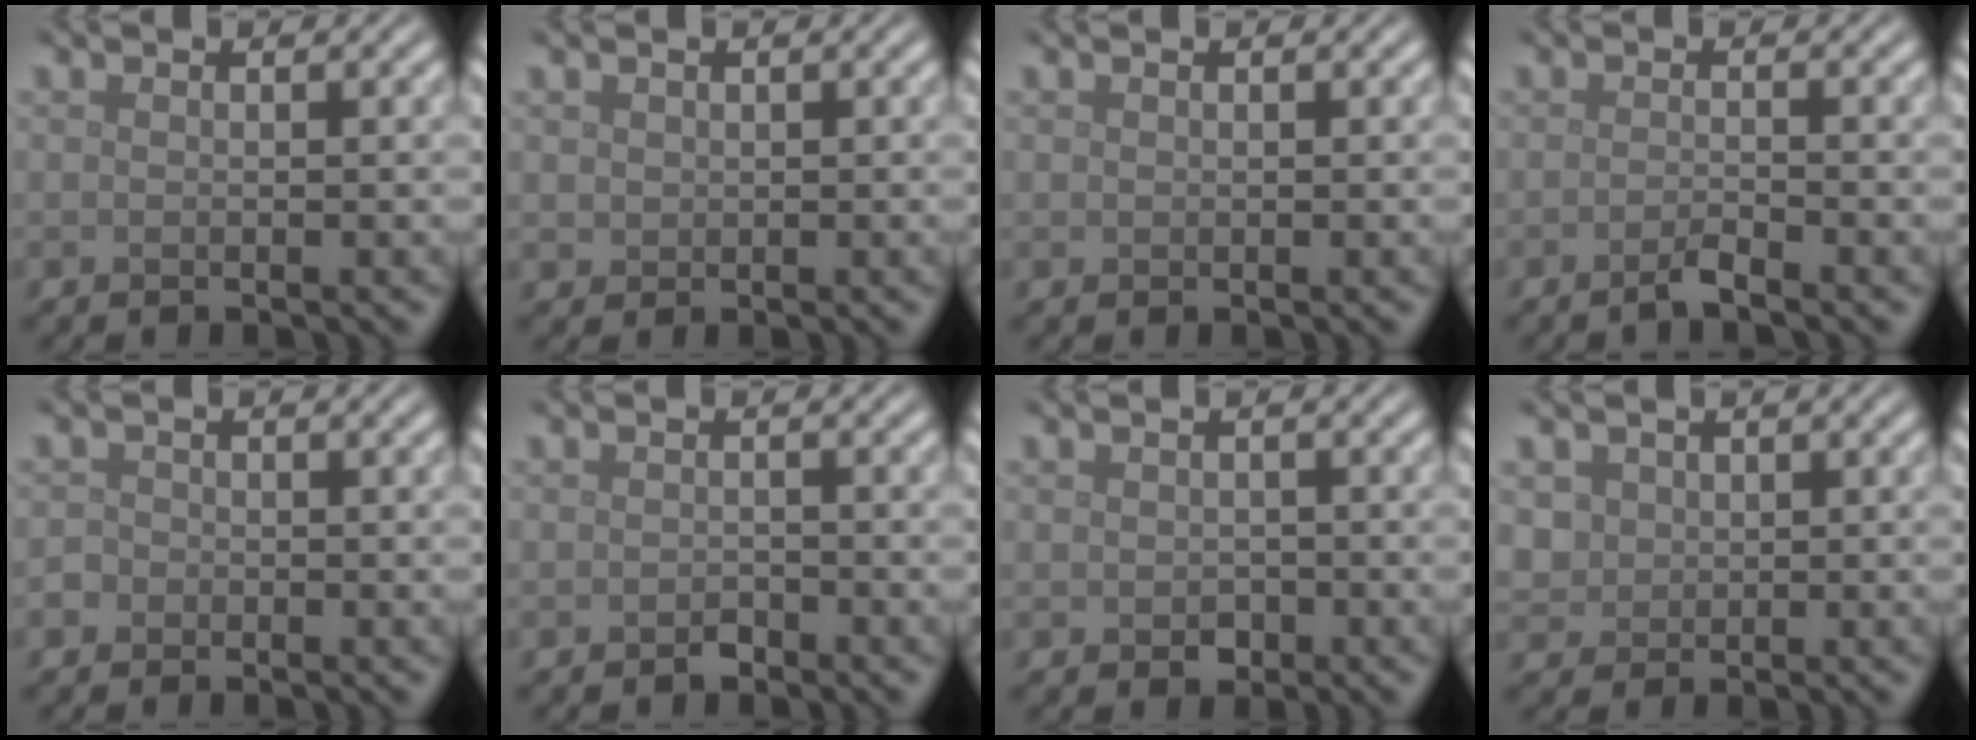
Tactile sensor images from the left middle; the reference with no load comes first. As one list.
[{"total": 0.8, "force": [0.4, 0.7, 0.1], "torque": [-0.001, -0.002, 0.010]}, {"total": 0.0}, {"total": 1.4, "force": [-1.0, 0.2, 0.9], "torque": [-0.015, 0.003, -0.024]}, {"total": 1.3, "force": [-0.6, 1.1, 0.2], "torque": [-0.001, 0.005, -0.011]}, {"total": 0.9, "force": [-0.6, 0.5, 0.4], "torque": [-0.006, -0.001, -0.011]}, {"total": 1.3, "force": [-0.3, 1.1, 0.6], "torque": [-0.012, -0.006, -0.006]}, {"total": 2.1, "force": [0.7, 1.9, 0.4], "torque": [-0.012, -0.006, 0.023]}]